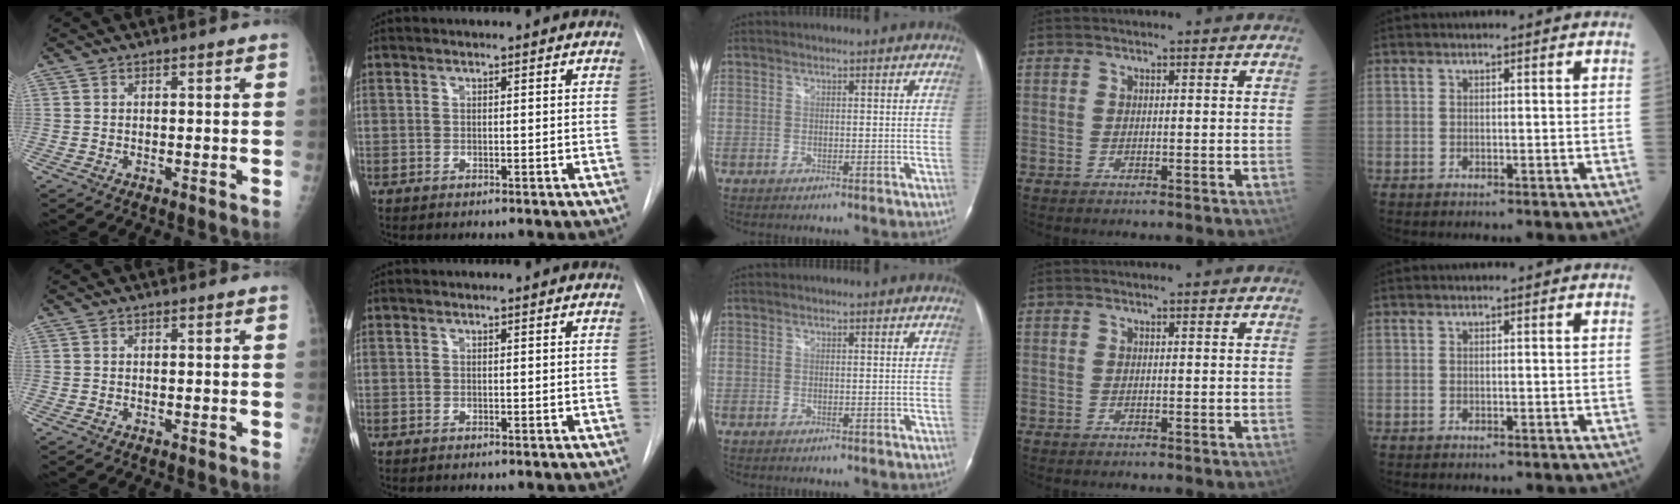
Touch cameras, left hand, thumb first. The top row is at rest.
{}